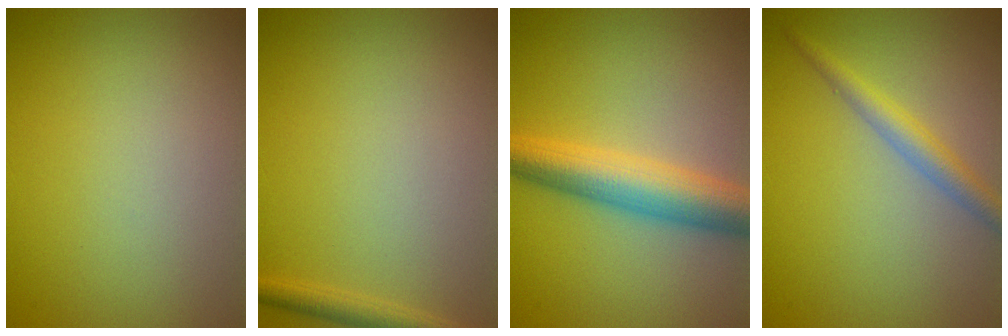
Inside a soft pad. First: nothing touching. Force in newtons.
{"total": 1.6, "press": 1.6, "slide": 0.1}
{"total": 6.3, "press": 6.3, "slide": 0.0}
{"total": 2.6, "press": 2.6, "slide": 0.0}